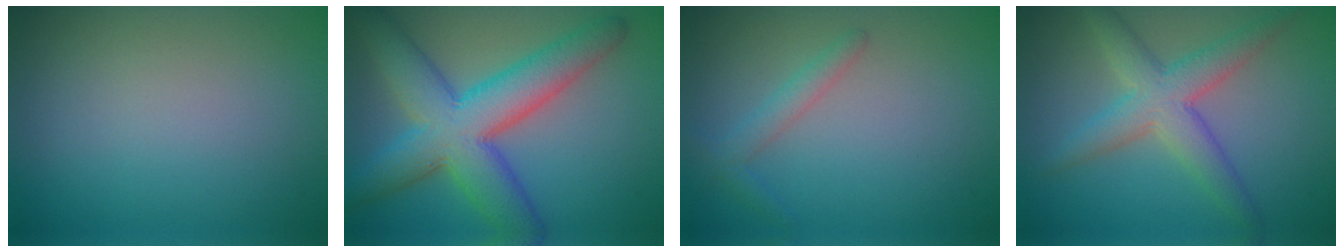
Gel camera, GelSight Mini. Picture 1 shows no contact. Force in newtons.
{"total": 9.4, "press": 9.3, "slide": 0.5}
{"total": 1.6, "press": 1.6, "slide": 0.1}
{"total": 4.8, "press": 4.8, "slide": 0.3}